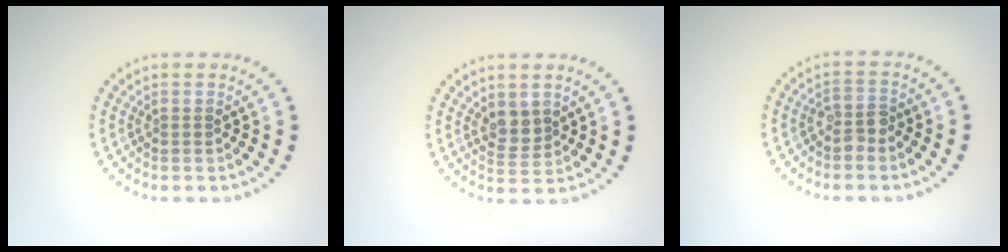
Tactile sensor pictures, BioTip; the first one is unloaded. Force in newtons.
{"total": 2.2, "press": 1.9, "slide": 1.0}
{"total": 1.7, "press": 1.6, "slide": 0.6}